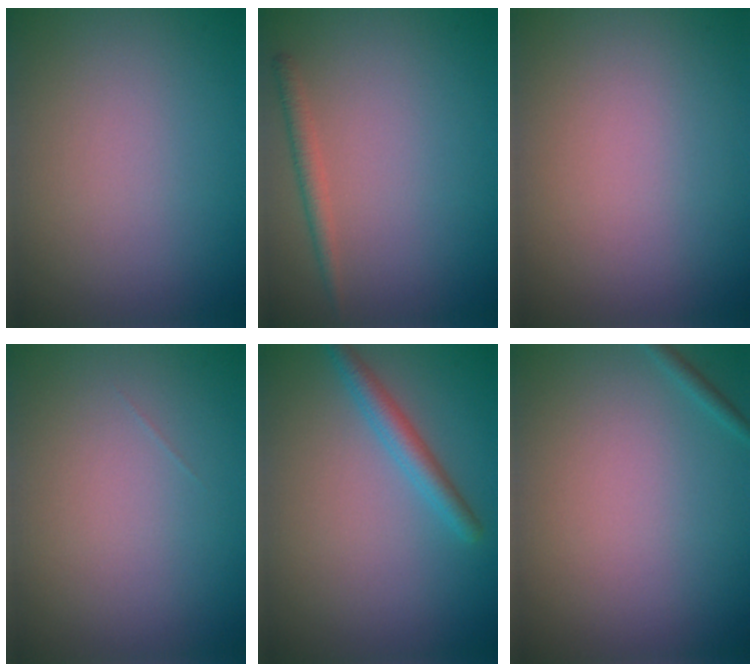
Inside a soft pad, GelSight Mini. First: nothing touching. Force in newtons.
{"total": 1.5, "press": 1.5, "slide": 0.1}
{"total": 0.0}
{"total": 0.0}
{"total": 2.3, "press": 2.3, "slide": 0.1}
{"total": 0.7, "press": 0.7, "slide": 0.0}